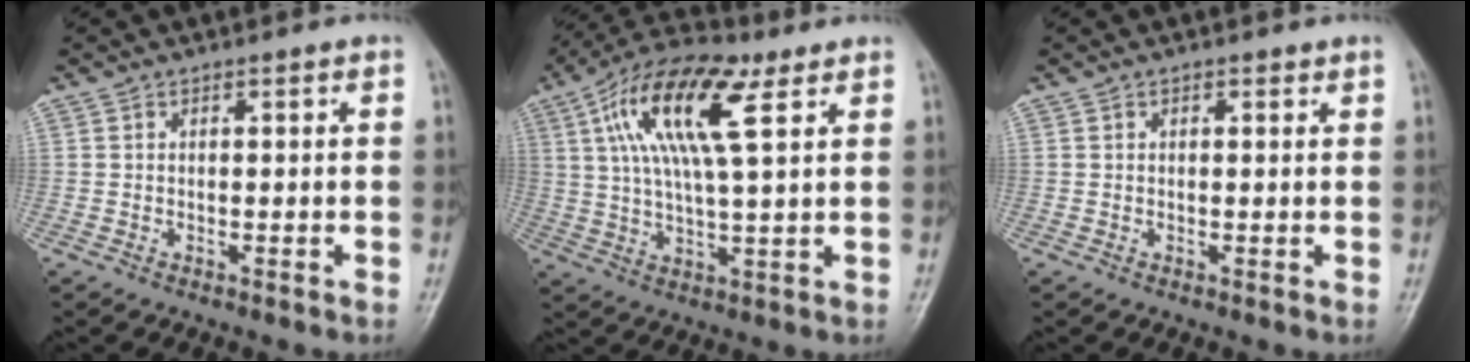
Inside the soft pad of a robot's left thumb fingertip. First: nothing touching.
{"total": 16.2, "force": [6.3, 5.3, 14.0], "torque": [-0.261, 0.008, 0.106]}
{"total": 0.7, "force": [0.5, 0.4, 0.4], "torque": [-0.003, -0.002, 0.004]}